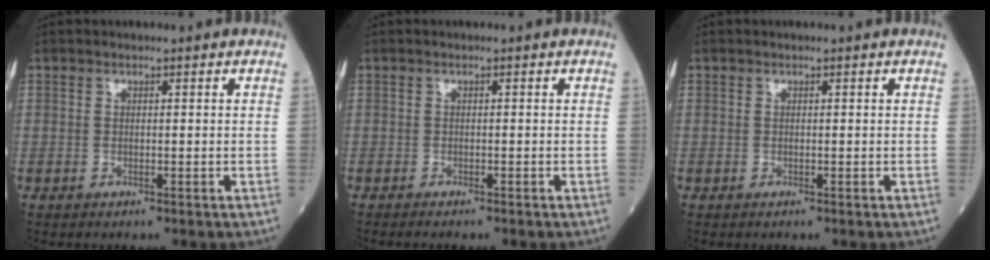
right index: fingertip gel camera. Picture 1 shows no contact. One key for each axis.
{"total": 1.0, "fx": -1.0, "fy": 0.0, "fz": 0.4, "tx": -0.009, "ty": -0.001, "tz": -0.014}
{"total": 0.0}